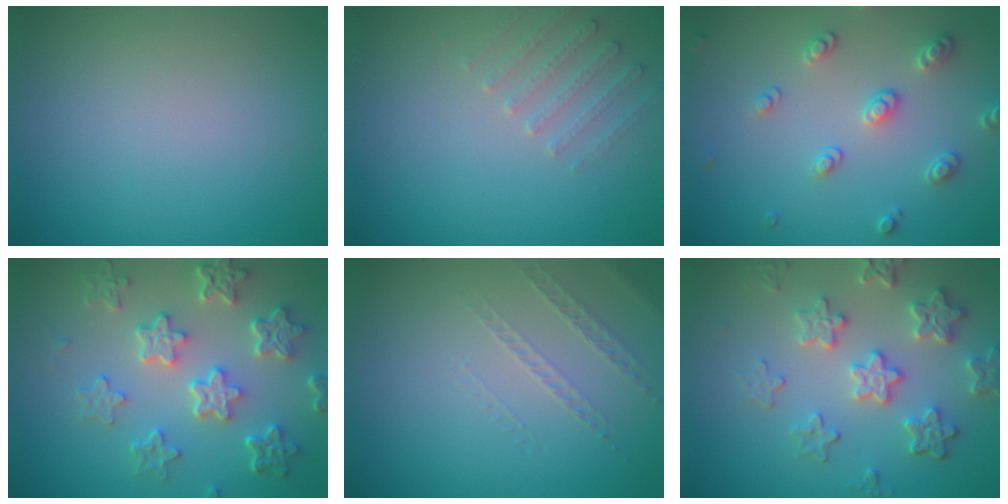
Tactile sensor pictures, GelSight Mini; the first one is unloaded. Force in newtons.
{"total": 1.9, "press": 1.8, "slide": 0.6}
{"total": 2.7, "press": 2.6, "slide": 0.4}
{"total": 6.0, "press": 4.7, "slide": 3.8}
{"total": 1.1, "press": 0.6, "slide": 0.9}
{"total": 5.1, "press": 4.1, "slide": 2.9}